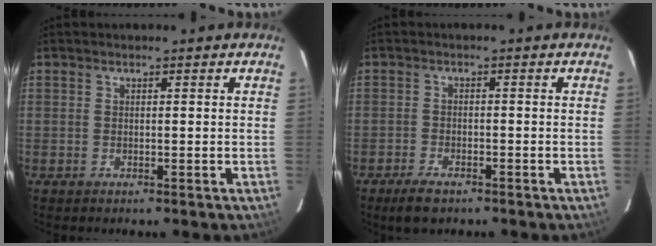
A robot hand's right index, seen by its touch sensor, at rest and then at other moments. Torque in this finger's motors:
{"motor_torque": [0.41, -0.34, 0.02, 0.01]}